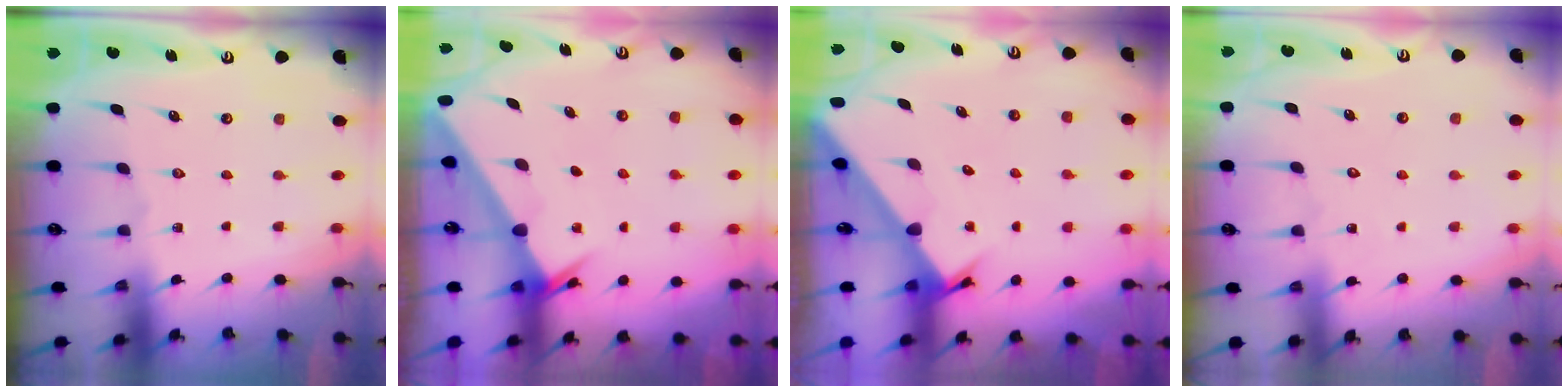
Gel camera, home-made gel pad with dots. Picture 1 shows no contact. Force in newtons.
{"total": 1.9, "press": 1.9, "slide": 0.0}
{"total": 2.3, "press": 2.3, "slide": 0.1}
{"total": 4.2, "press": 4.2, "slide": 0.4}